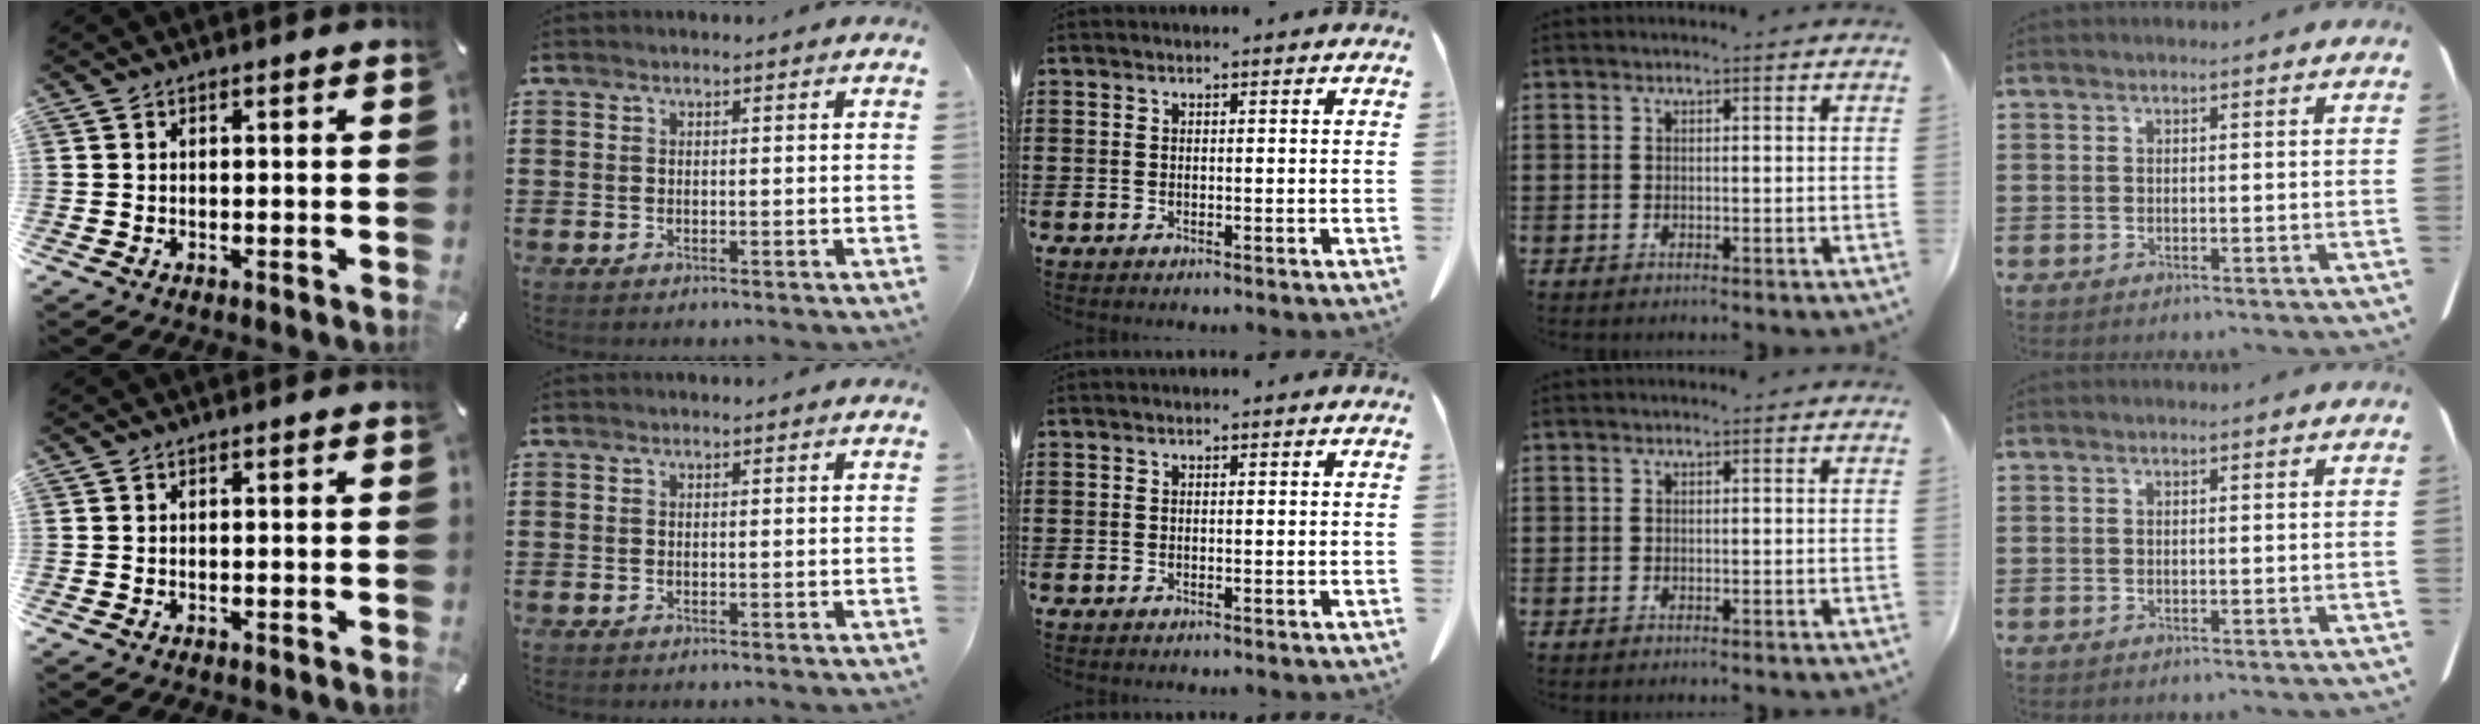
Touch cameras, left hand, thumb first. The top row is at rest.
{}